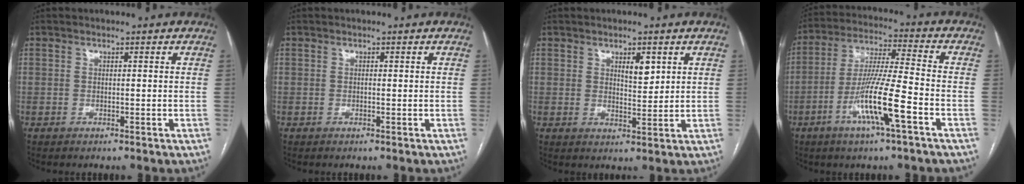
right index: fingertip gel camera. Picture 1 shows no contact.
{"total": 0.0}
{"total": 3.6, "force": [1.7, 1.4, 2.8], "torque": [-0.044, -0.002, 0.029]}
{"total": 12.3, "force": [-5.0, 0.0, 11.2], "torque": [-0.221, -0.005, -0.097]}